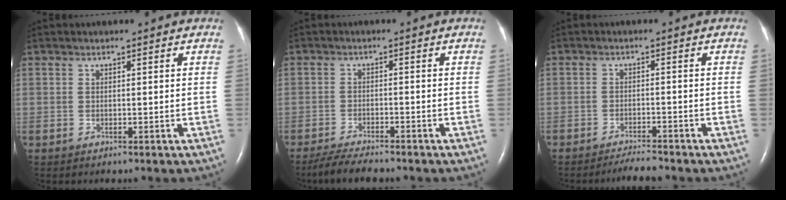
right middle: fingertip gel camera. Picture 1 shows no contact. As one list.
[{"total": 5.9, "force": [-5.2, 0.7, 2.8], "torque": [-0.053, -0.018, -0.089]}, {"total": 2.9, "force": [-2.8, 0.0, 0.8], "torque": [-0.019, -0.012, -0.046]}]